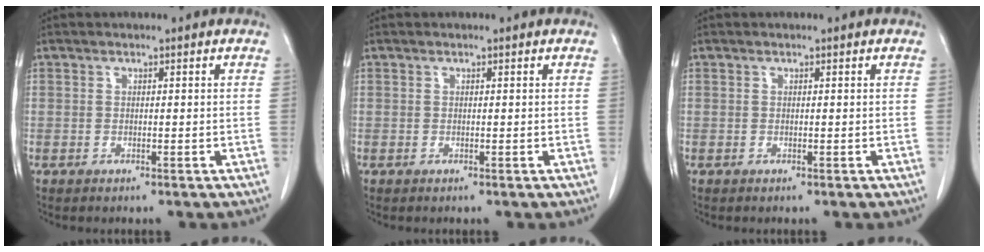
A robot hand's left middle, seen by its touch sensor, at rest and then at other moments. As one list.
[{"total": 0.0}, {"total": 0.0}]